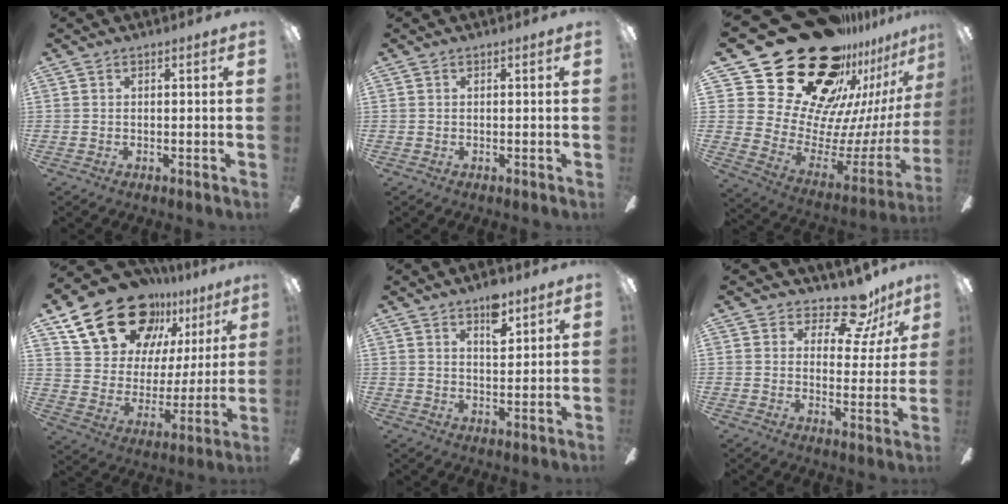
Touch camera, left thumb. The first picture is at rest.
{"total": 0.0}
{"total": 36.1, "force": [22.2, 20.0, 20.3], "torque": [-0.322, -0.197, 0.458]}
{"total": 23.9, "force": [16.1, 13.9, 11.0], "torque": [-0.196, -0.094, 0.301]}
{"total": 6.8, "force": [4.6, 2.9, 4.0], "torque": [-0.040, -0.025, 0.075]}
{"total": 13.3, "force": [10.3, 5.5, 6.4], "torque": [-0.090, -0.067, 0.179]}